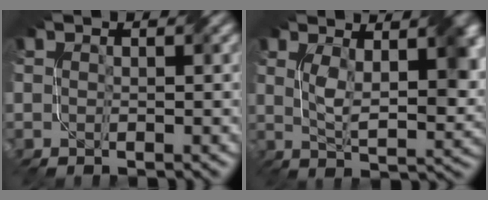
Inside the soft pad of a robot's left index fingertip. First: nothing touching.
{"total": 7.4, "force": [2.2, 2.8, 6.4], "torque": [-0.111, -0.008, 0.042]}